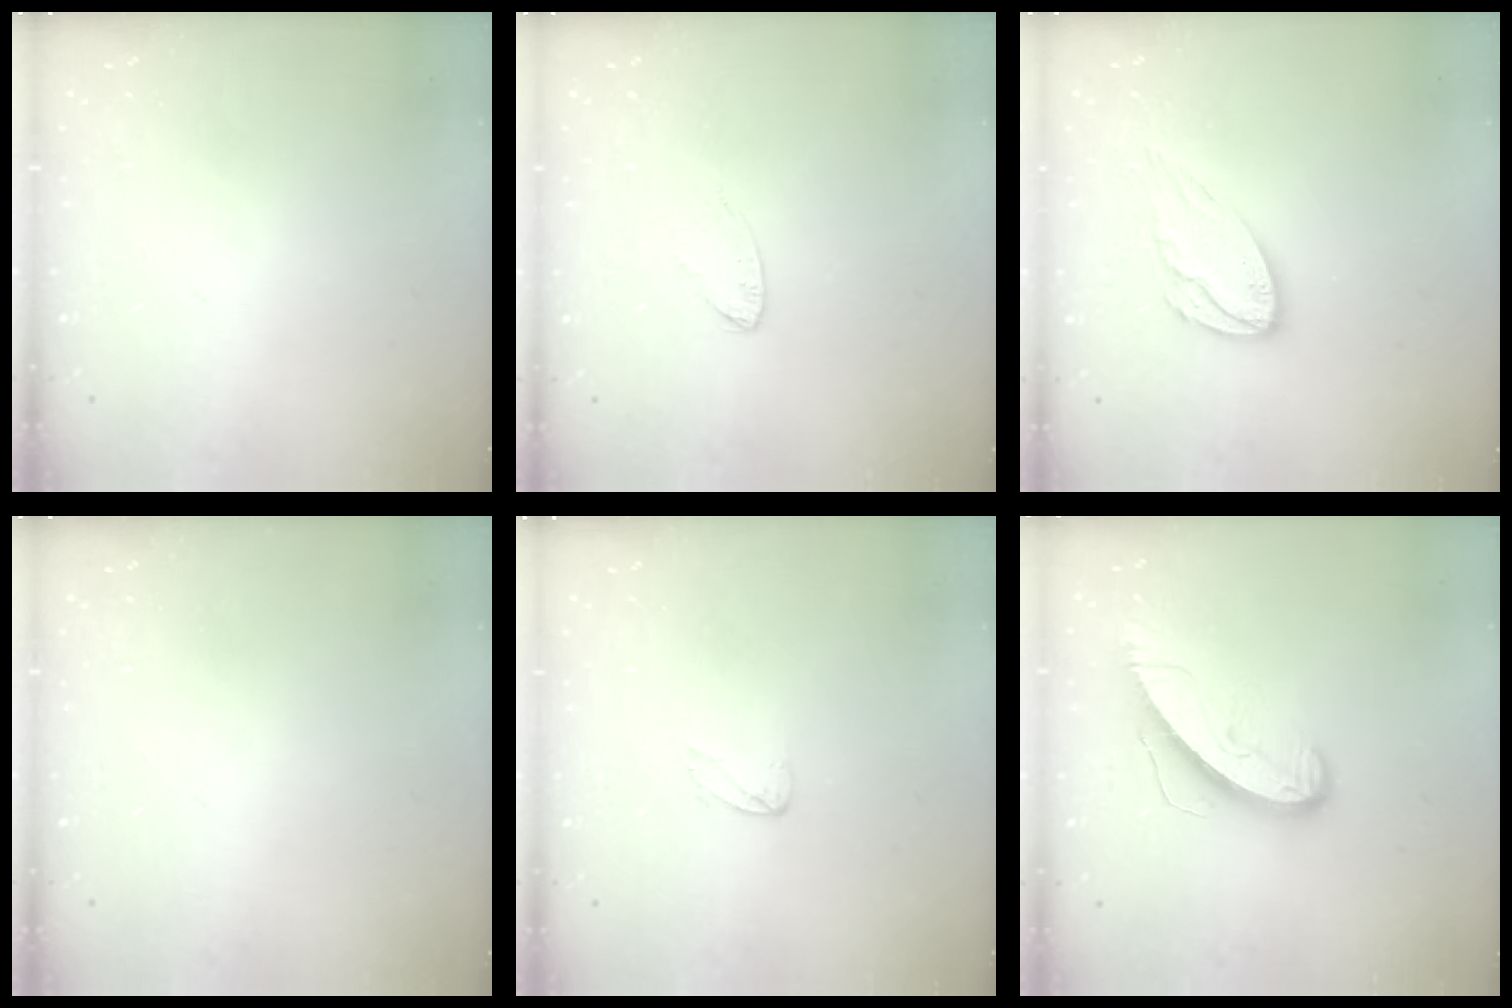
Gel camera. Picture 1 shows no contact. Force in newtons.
{"total": 5.6, "press": 5.6, "slide": 0.5}
{"total": 10.3, "press": 10.3, "slide": 0.4}
{"total": 0.0}
{"total": 3.0, "press": 3.0, "slide": 0.2}
{"total": 10.5, "press": 10.4, "slide": 1.0}